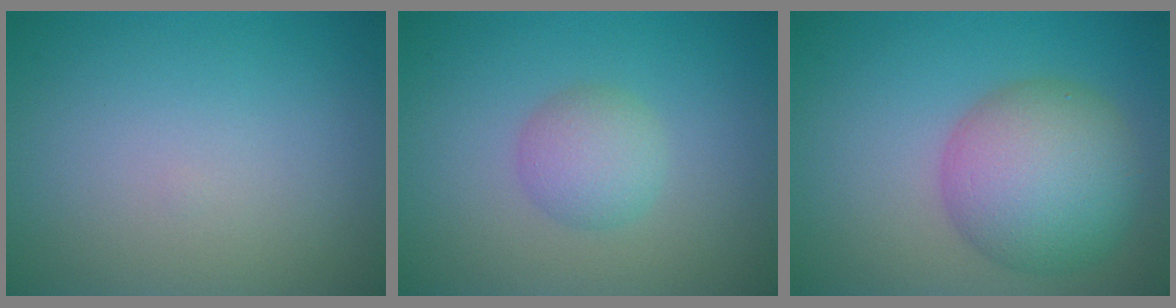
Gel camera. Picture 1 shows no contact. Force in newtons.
{"total": 2.6, "press": 2.6, "slide": 0.0}
{"total": 7.9, "press": 7.9, "slide": 0.1}